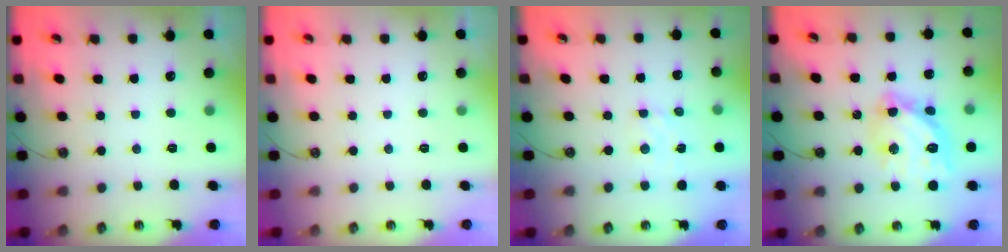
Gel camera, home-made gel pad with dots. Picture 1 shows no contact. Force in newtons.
{"total": 0.0}
{"total": 2.0, "press": 2.0, "slide": 0.3}
{"total": 14.4, "press": 14.4, "slide": 1.4}